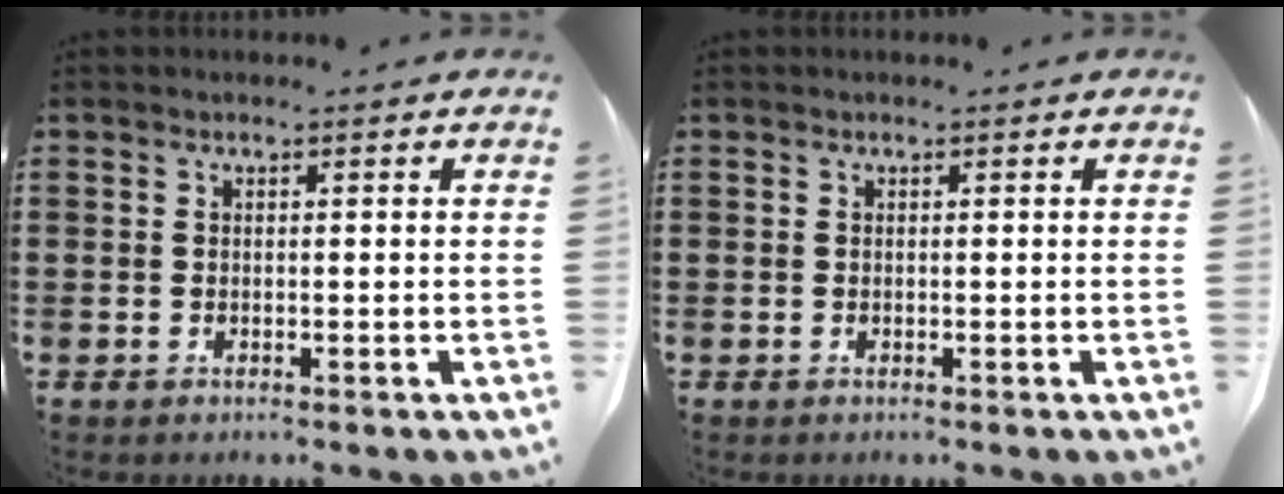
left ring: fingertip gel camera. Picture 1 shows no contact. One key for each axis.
{"total": 0.0}